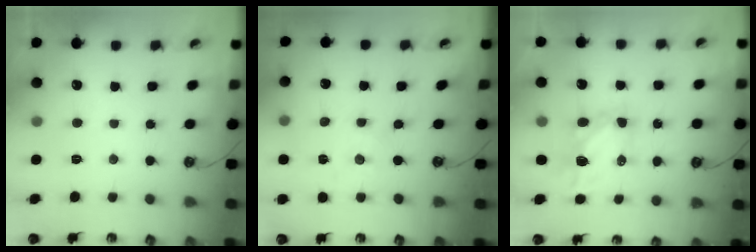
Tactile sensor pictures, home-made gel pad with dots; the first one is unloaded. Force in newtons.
{"total": 0.0}
{"total": 5.4, "press": 5.4, "slide": 0.4}